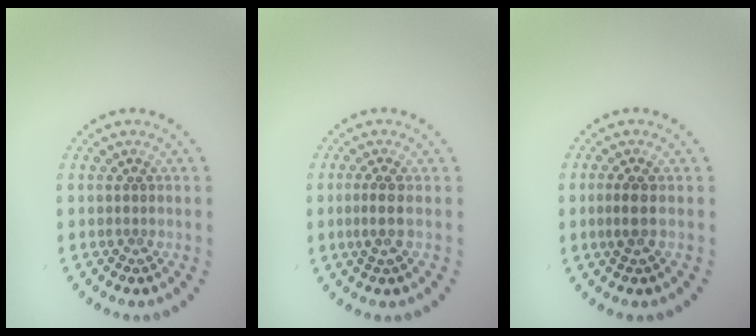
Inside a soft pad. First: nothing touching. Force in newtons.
{"total": 1.7, "press": 1.4, "slide": 1.0}
{"total": 1.5, "press": 1.3, "slide": 0.8}